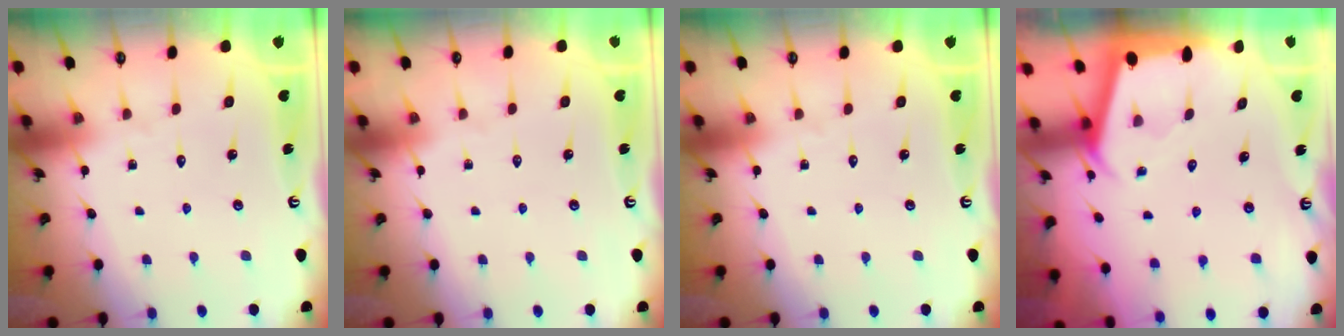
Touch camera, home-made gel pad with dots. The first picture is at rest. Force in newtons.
{"total": 0.0}
{"total": 0.0}
{"total": 2.4, "press": 2.4, "slide": 0.3}